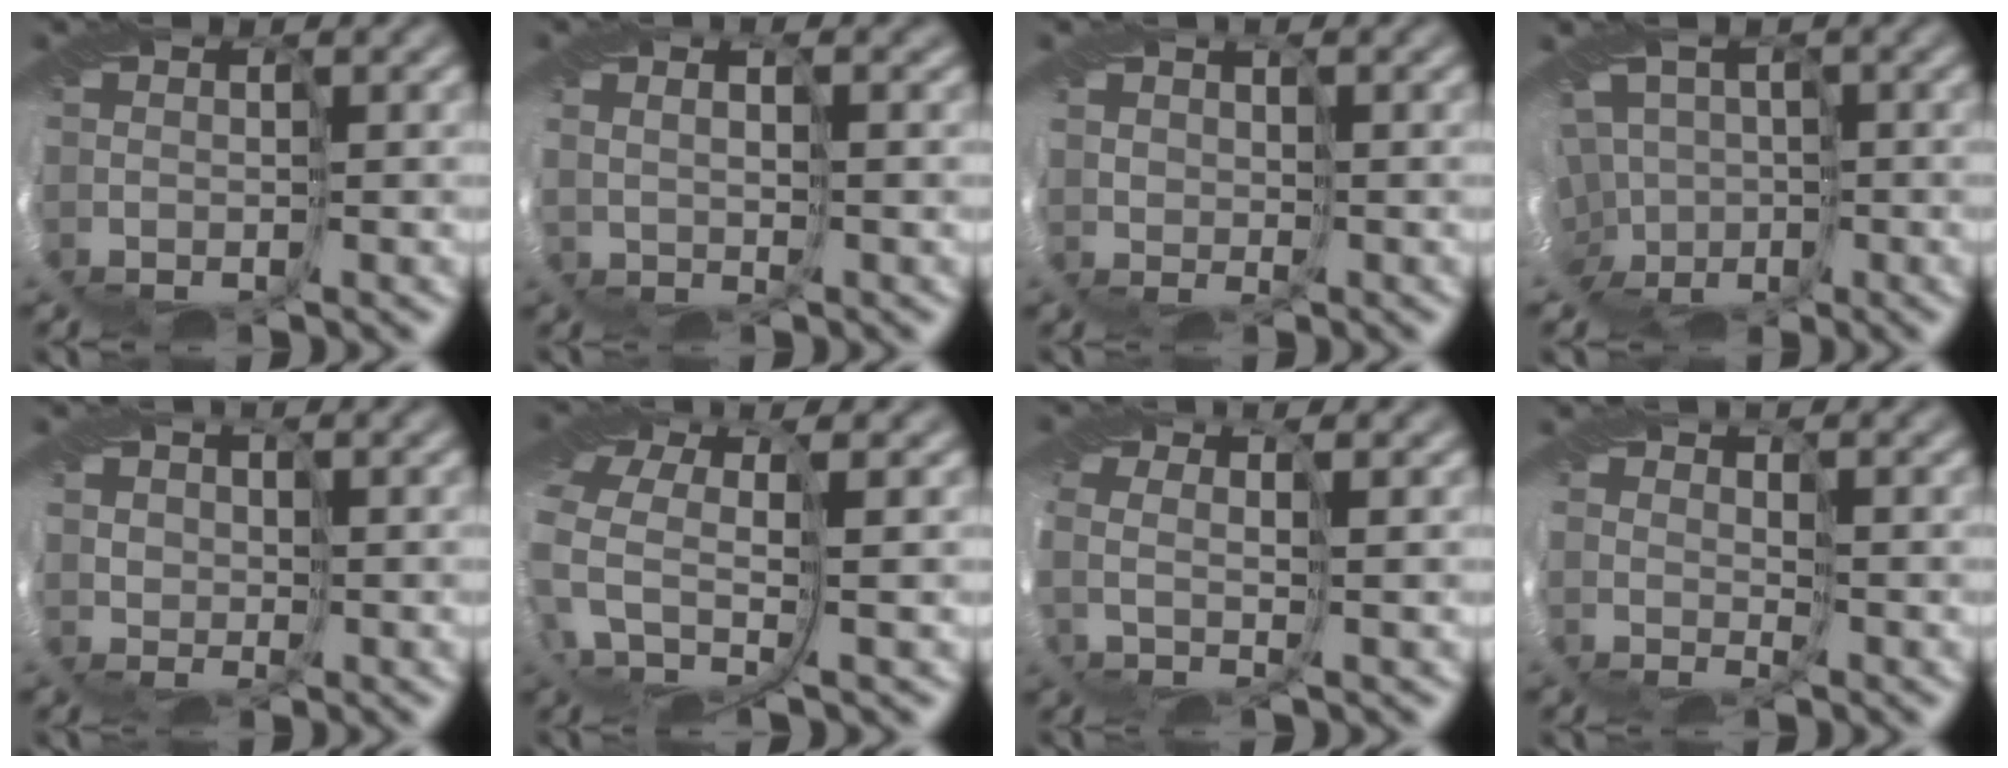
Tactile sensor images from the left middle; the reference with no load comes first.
{"total": 2.0, "force": [2.0, -0.2, 0.1], "torque": [0.001, 0.015, 0.026]}
{"total": 2.5, "force": [1.7, -0.3, -1.8], "torque": [0.021, 0.008, 0.036]}
{"total": 6.0, "force": [-1.0, 5.3, 2.5], "torque": [-0.033, 0.006, -0.031]}
{"total": 2.6, "force": [1.7, -0.3, -2.0], "torque": [0.024, 0.006, 0.034]}
{"total": 4.5, "force": [-0.6, 2.4, 3.8], "torque": [-0.126, -0.024, -0.016]}
{"total": 1.2, "force": [0.8, 0.2, 0.9], "torque": [-0.016, 0.004, 0.019]}
{"total": 2.5, "force": [1.4, -1.4, -1.6], "torque": [0.022, -0.002, 0.025]}